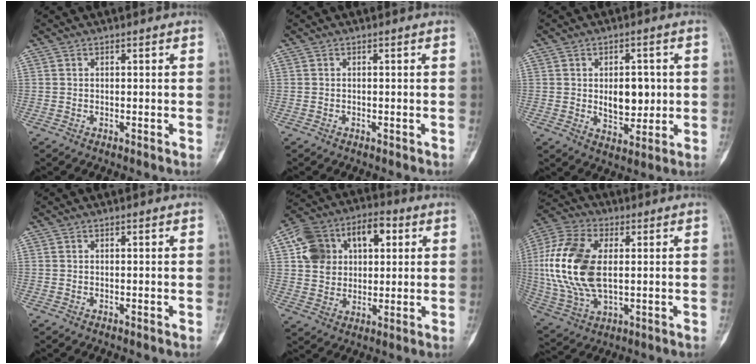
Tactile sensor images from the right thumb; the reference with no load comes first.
{"total": 0.0}
{"total": 8.0, "force": [0.5, 5.0, 6.3], "torque": [-0.060, -0.007, 0.017]}
{"total": 0.0}
{"total": 16.0, "force": [4.6, 11.5, 10.1], "torque": [-0.143, 0.020, 0.076]}
{"total": 18.8, "force": [1.6, 10.8, 15.3], "torque": [-0.331, -0.001, 0.035]}